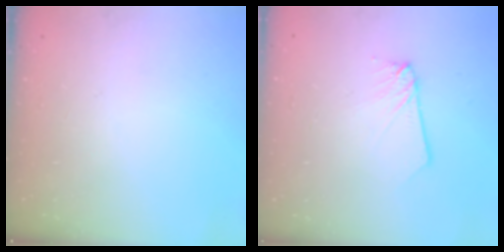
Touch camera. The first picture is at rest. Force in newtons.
{"total": 2.3, "press": 2.3, "slide": 0.2}